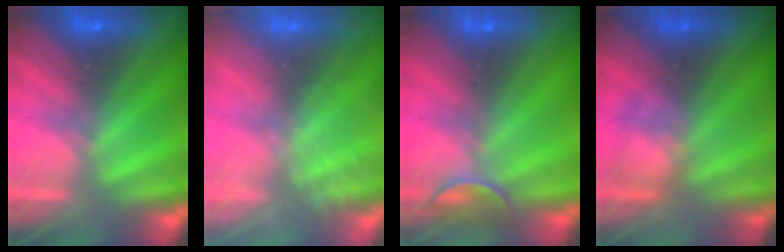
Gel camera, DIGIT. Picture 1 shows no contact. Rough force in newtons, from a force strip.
{"total": 2.4}
{"total": 2.4}
{"total": 2.4}